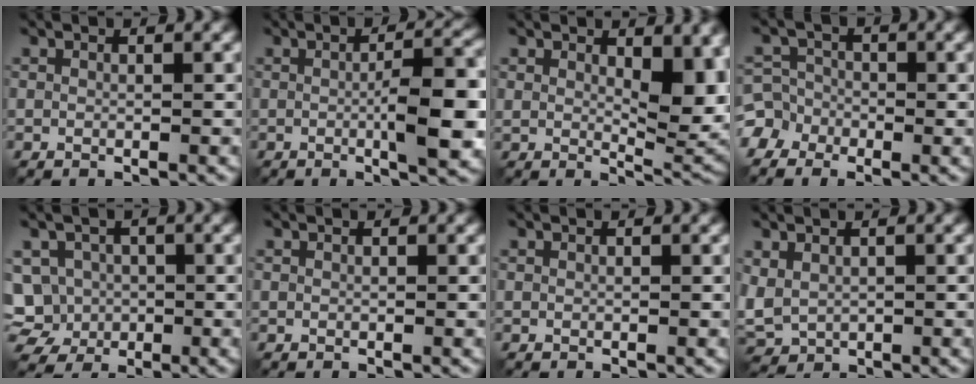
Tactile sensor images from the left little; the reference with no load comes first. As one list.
[{"total": 6.5, "force": [-0.7, 1.6, 6.3], "torque": [-0.094, 0.001, -0.013]}, {"total": 9.1, "force": [2.4, 4.4, 7.6], "torque": [-0.106, -0.009, 0.043]}, {"total": 4.7, "force": [-2.5, 3.9, 0.6], "torque": [0.010, 0.002, -0.063]}, {"total": 8.3, "force": [-0.2, 7.6, 3.5], "torque": [-0.088, 0.011, -0.032]}, {"total": 0.0}, {"total": 0.0}, {"total": 2.7, "force": [0.6, 1.9, 1.7], "torque": [-0.052, 0.000, 0.016]}]